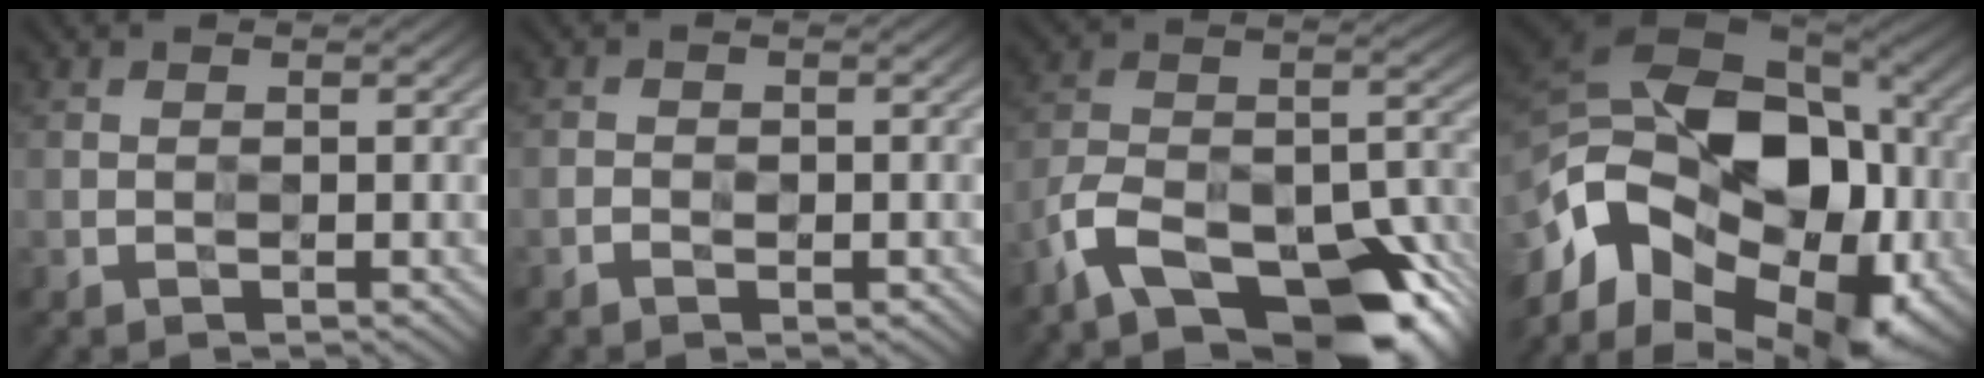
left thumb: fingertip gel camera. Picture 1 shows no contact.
{"total": 1.0, "force": [-0.6, 0.6, 0.5], "torque": [-0.008, -0.002, -0.013]}
{"total": 14.8, "force": [-10.1, 6.4, 8.8], "torque": [-0.176, -0.010, -0.176]}
{"total": 20.3, "force": [-5.5, 13.7, 13.9], "torque": [-0.301, -0.021, -0.089]}